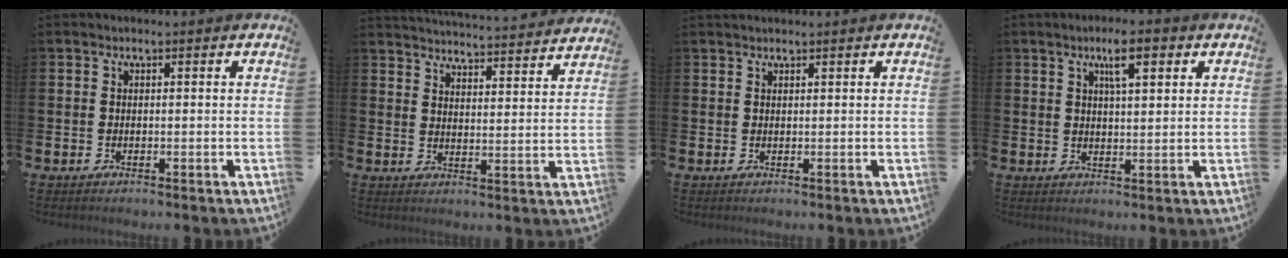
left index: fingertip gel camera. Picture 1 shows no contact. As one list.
[{"total": 5.0, "force": [5.0, 0.0, 0.2], "torque": [-0.020, -0.046, 0.086]}, {"total": 0.8, "force": [0.8, 0.1, 0.1], "torque": [0.007, -0.002, 0.012]}, {"total": 5.7, "force": [3.5, 1.6, 4.2], "torque": [-0.064, -0.010, 0.053]}]